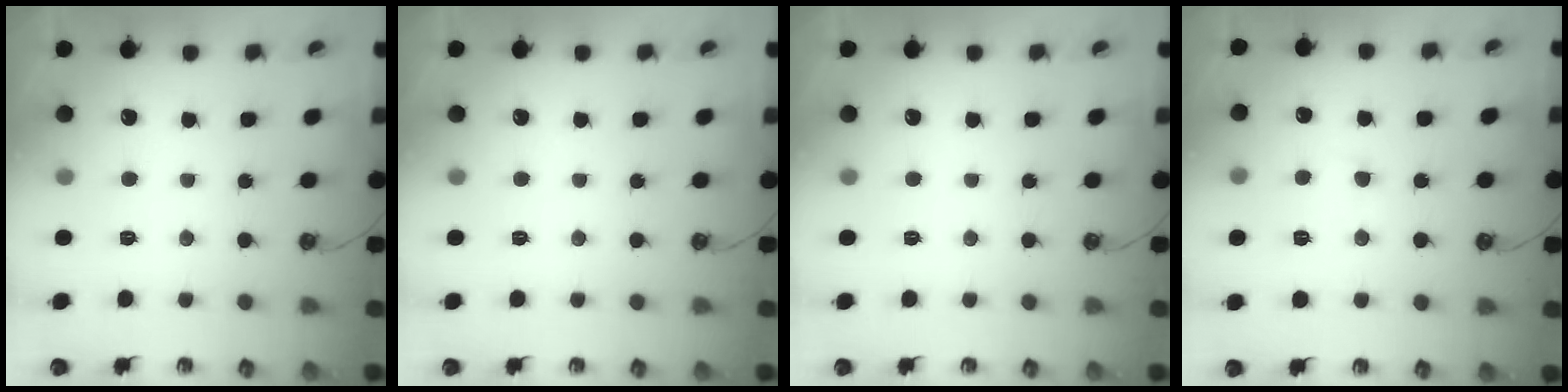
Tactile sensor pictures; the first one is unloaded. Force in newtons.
{"total": 0.0}
{"total": 0.0}
{"total": 2.3, "press": 2.2, "slide": 0.5}